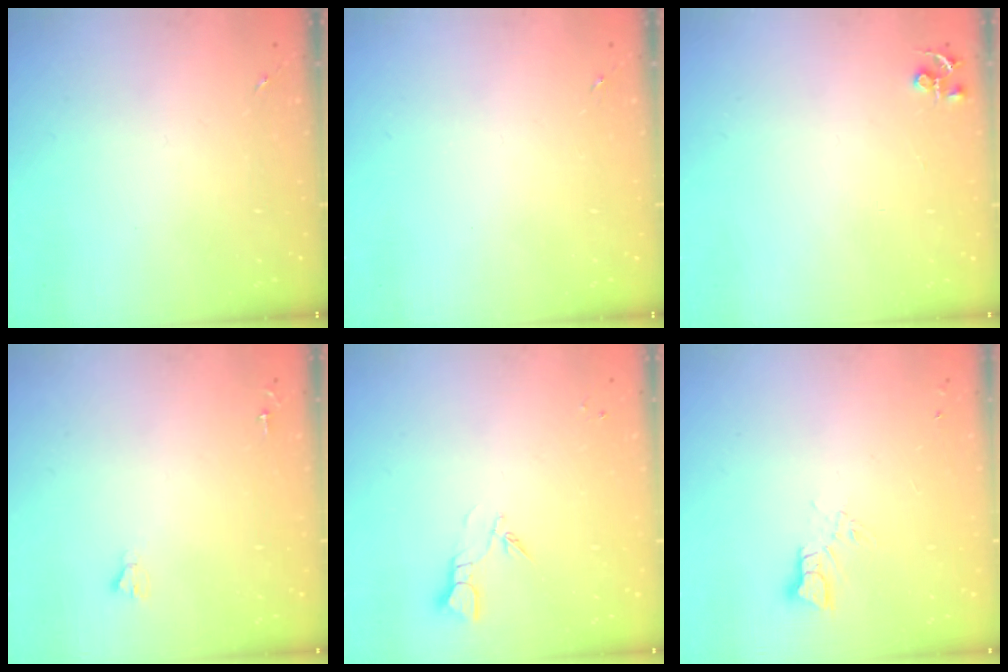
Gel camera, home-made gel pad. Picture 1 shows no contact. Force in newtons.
{"total": 0.0}
{"total": 4.5, "press": 4.4, "slide": 0.5}
{"total": 1.8, "press": 1.8, "slide": 0.1}
{"total": 3.2, "press": 3.1, "slide": 0.3}
{"total": 3.4, "press": 3.4, "slide": 0.2}